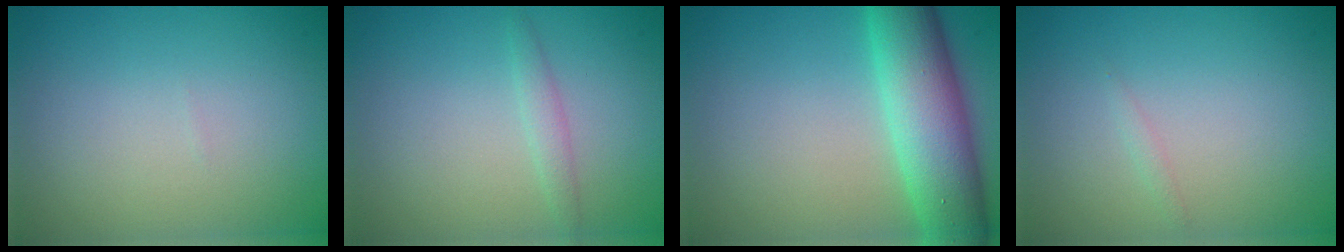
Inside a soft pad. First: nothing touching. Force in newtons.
{"total": 1.2, "press": 1.2, "slide": 0.0}
{"total": 8.1, "press": 8.1, "slide": 0.4}
{"total": 0.6, "press": 0.6, "slide": 0.0}